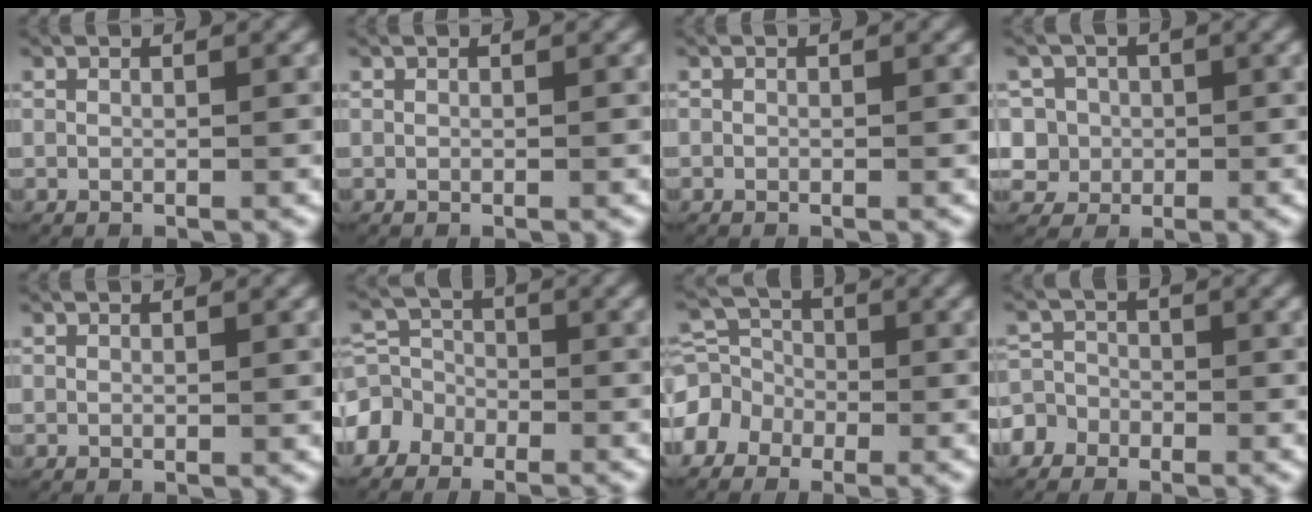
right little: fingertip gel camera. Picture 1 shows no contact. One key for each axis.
{"total": 0.0}
{"total": 0.0}
{"total": 9.2, "fx": -1.9, "fy": 8.6, "fz": 2.8, "tx": -0.091, "ty": -0.040, "tz": -0.030}
{"total": 0.0}
{"total": 6.2, "fx": -3.0, "fy": 5.0, "fz": 2.1, "tx": -0.052, "ty": -0.023, "tz": -0.051}
{"total": 7.2, "fx": -1.6, "fy": 6.5, "fz": 2.8, "tx": -0.066, "ty": -0.015, "tz": -0.033}
{"total": 5.3, "fx": -2.4, "fy": 4.6, "fz": 1.2, "tx": -0.033, "ty": -0.011, "tz": -0.045}